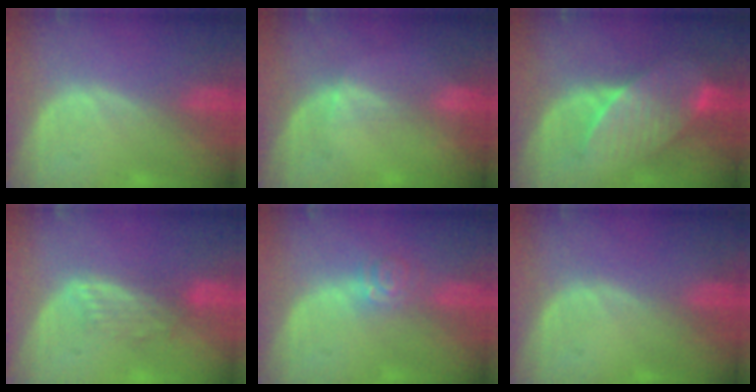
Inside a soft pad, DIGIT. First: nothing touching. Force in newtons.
{"total": 1.7, "press": 1.3, "slide": 1.1}
{"total": 7.5, "press": 7.4, "slide": 1.2}
{"total": 3.9, "press": 3.3, "slide": 2.1}
{"total": 3.6, "press": 3.4, "slide": 1.2}
{"total": 0.0}